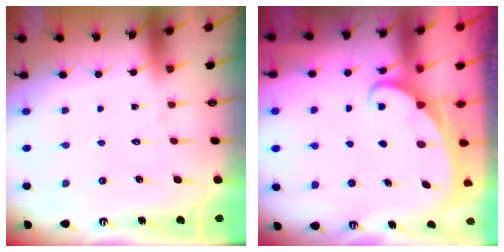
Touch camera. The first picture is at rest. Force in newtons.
{"total": 1.9, "press": 1.9, "slide": 0.2}